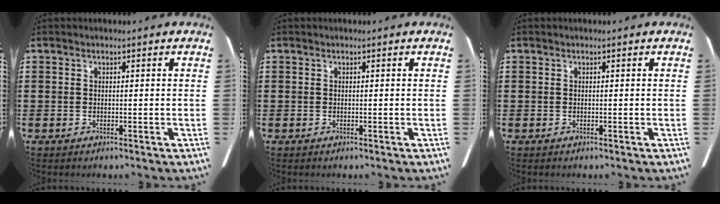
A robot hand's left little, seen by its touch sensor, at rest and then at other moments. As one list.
[{"total": 0.0}, {"total": 0.0}]